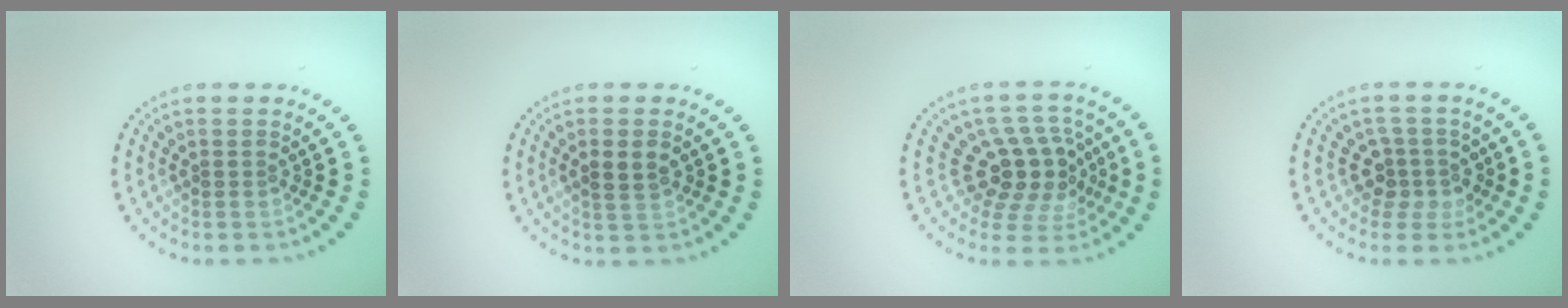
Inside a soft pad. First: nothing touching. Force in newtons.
{"total": 1.9, "press": 1.9, "slide": 0.4}
{"total": 4.4, "press": 3.6, "slide": 2.4}
{"total": 2.6, "press": 2.1, "slide": 1.6}